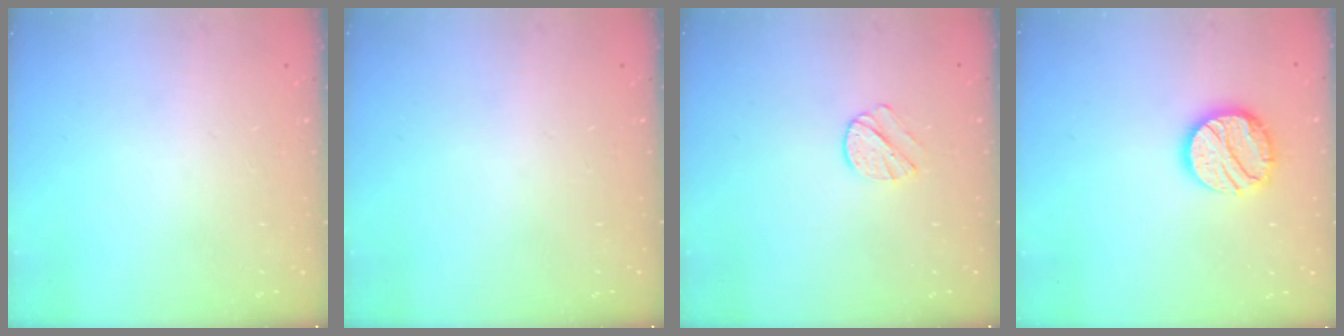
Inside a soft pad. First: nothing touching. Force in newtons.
{"total": 0.0}
{"total": 7.3, "press": 7.2, "slide": 0.6}
{"total": 14.8, "press": 14.7, "slide": 1.2}